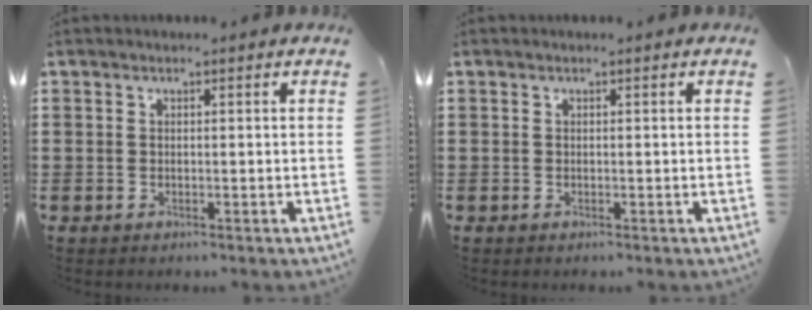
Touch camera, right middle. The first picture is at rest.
{"total": 0.0}